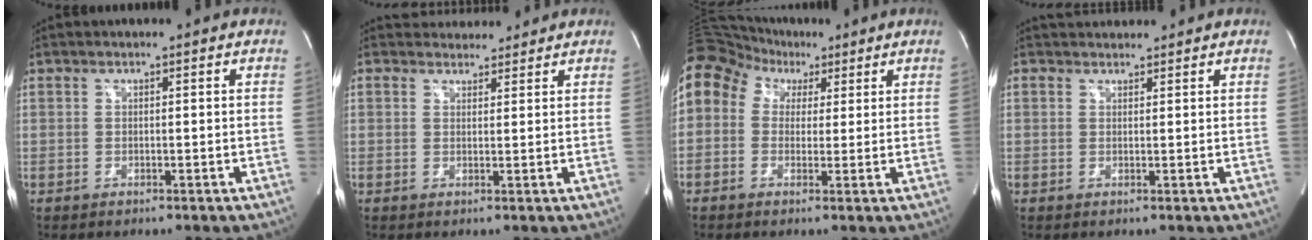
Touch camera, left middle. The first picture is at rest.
{"total": 4.3, "force": [4.0, 1.4, 0.2], "torque": [-0.001, 0.015, 0.056]}
{"total": 9.1, "force": [3.7, 7.7, 3.4], "torque": [-0.076, 0.058, 0.063]}
{"total": 3.1, "force": [3.0, 0.6, 0.4], "torque": [-0.007, 0.029, 0.050]}